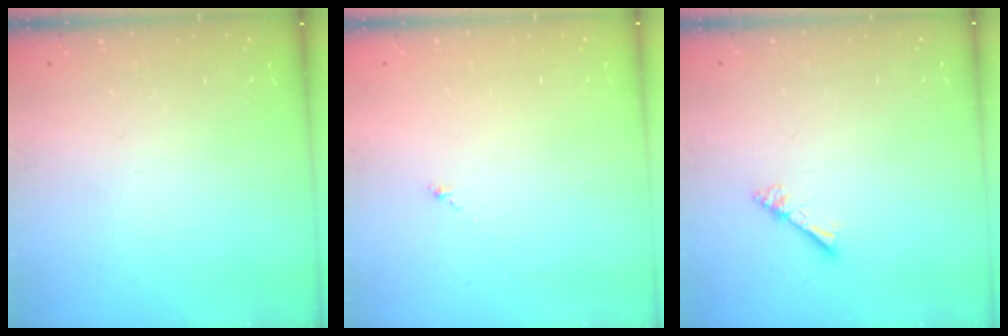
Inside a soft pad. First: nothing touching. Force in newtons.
{"total": 0.0}
{"total": 1.8, "press": 1.8, "slide": 0.1}